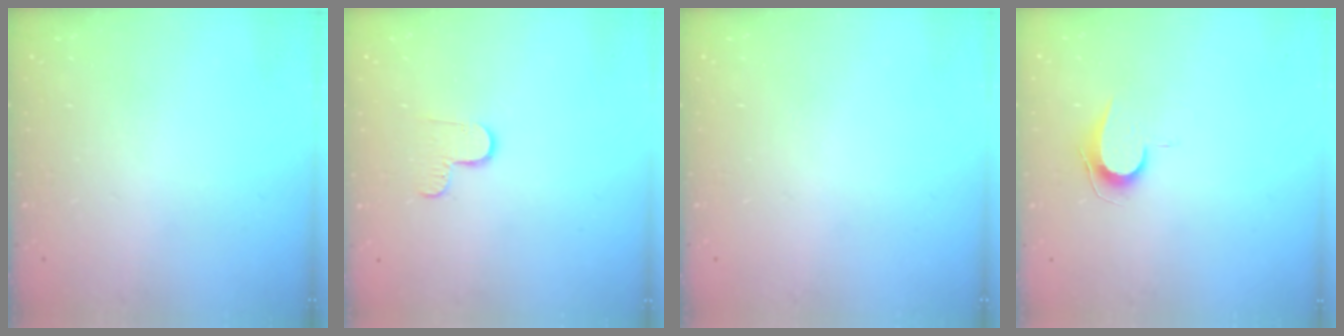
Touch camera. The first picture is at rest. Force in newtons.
{"total": 5.1, "press": 5.0, "slide": 0.5}
{"total": 0.0}
{"total": 6.9, "press": 6.8, "slide": 0.7}